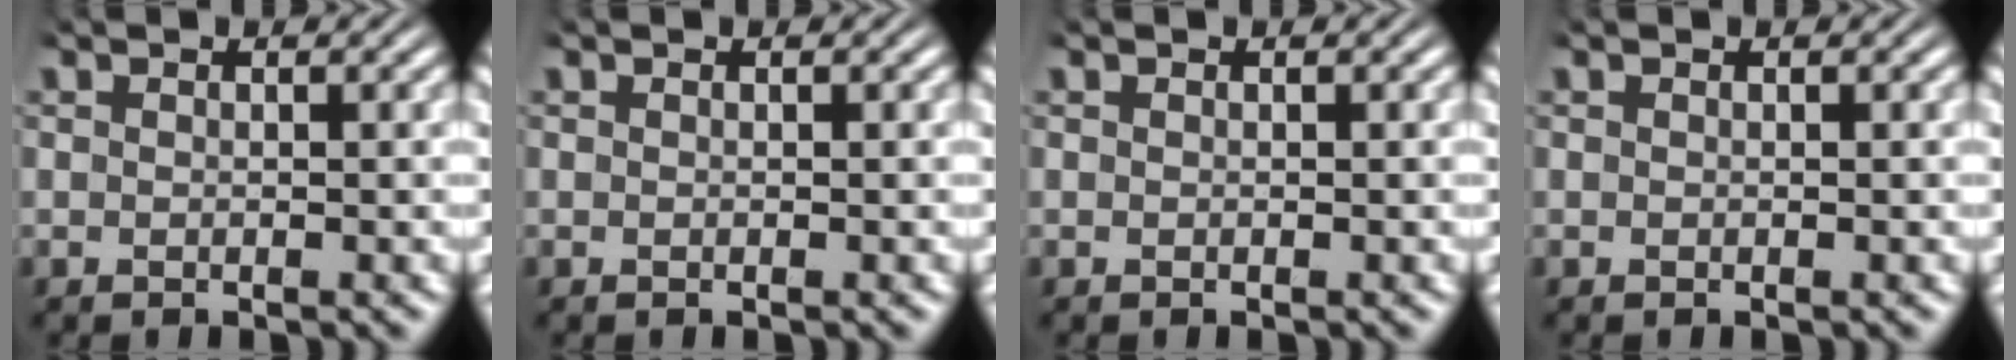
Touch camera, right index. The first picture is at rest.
{"total": 0.0}
{"total": 0.0}
{"total": 0.0}